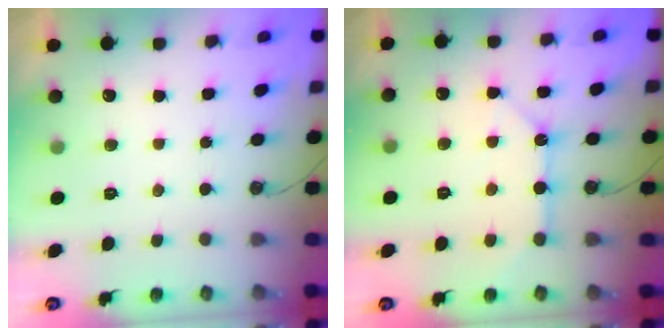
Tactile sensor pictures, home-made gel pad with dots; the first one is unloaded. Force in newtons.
{"total": 11.7, "press": 11.6, "slide": 1.3}